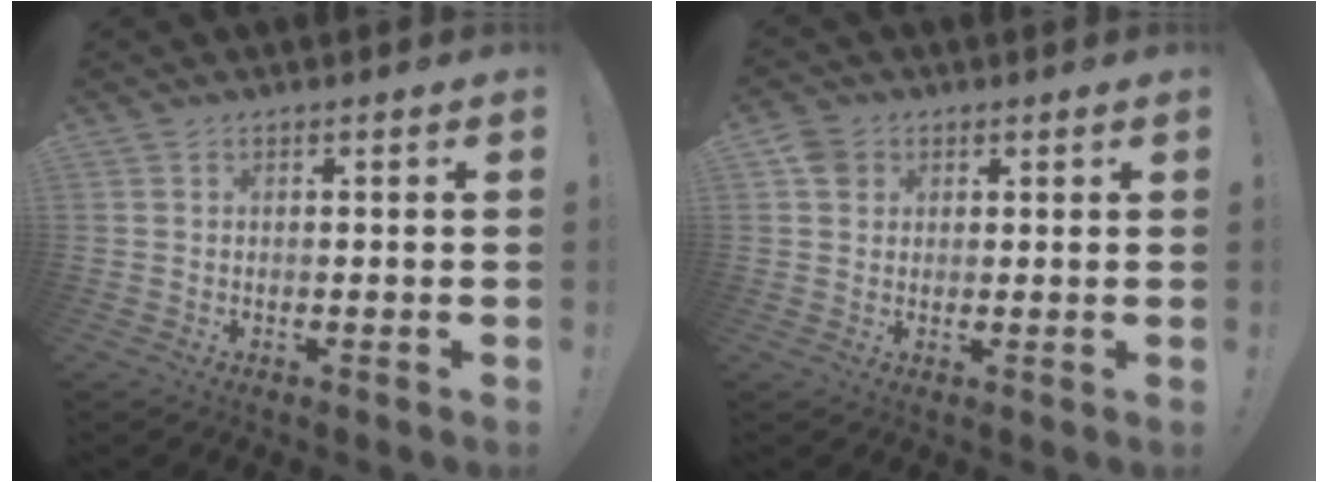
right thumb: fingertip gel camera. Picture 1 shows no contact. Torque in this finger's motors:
{"motor_torque": [0.44, 0.56, 0.31, 0.02, -0.05]}